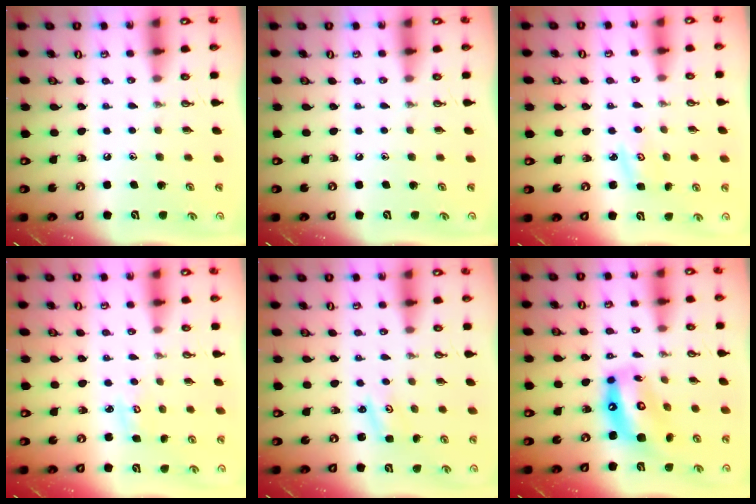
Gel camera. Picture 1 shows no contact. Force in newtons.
{"total": 0.0}
{"total": 3.1, "press": 3.1, "slide": 0.4}
{"total": 2.9, "press": 2.9, "slide": 0.2}
{"total": 1.6, "press": 1.6, "slide": 0.2}
{"total": 15.2, "press": 15.1, "slide": 1.7}